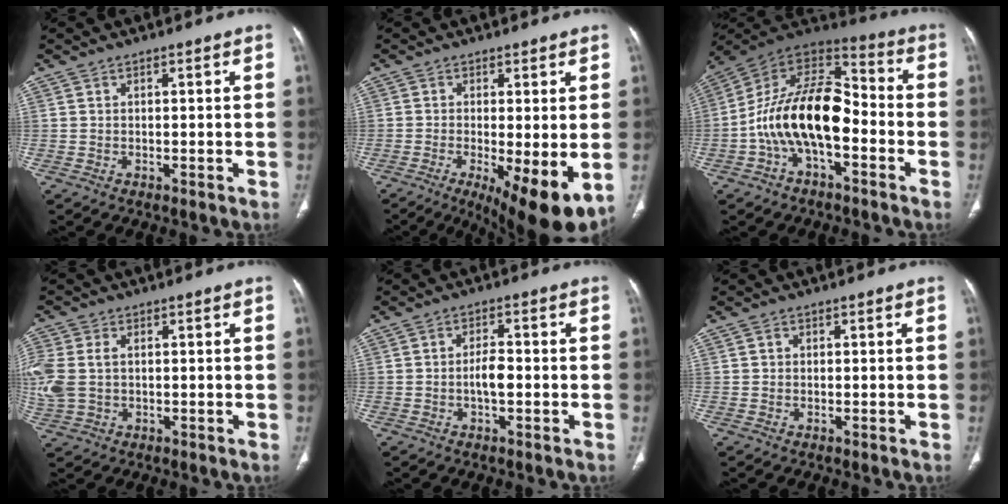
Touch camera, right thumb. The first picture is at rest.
{"total": 12.1, "force": [-3.5, 3.3, 11.1], "torque": [-0.159, -0.023, -0.044]}
{"total": 18.5, "force": [-4.3, 9.7, 15.1], "torque": [-0.257, 0.064, -0.081]}
{"total": 10.0, "force": [0.6, 7.1, 7.0], "torque": [-0.201, 0.010, 0.019]}
{"total": 3.6, "force": [-0.7, 1.6, 3.2], "torque": [-0.055, 0.009, -0.015]}
{"total": 0.7, "force": [0.1, 0.7, 0.2], "torque": [0.002, 0.003, 0.001]}